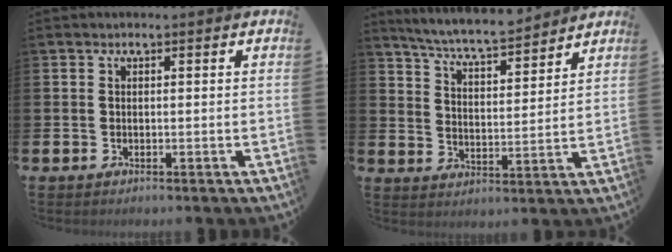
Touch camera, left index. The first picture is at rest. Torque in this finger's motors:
{"motor_torque": [1.07, -1.07, 0.34, 0.15]}